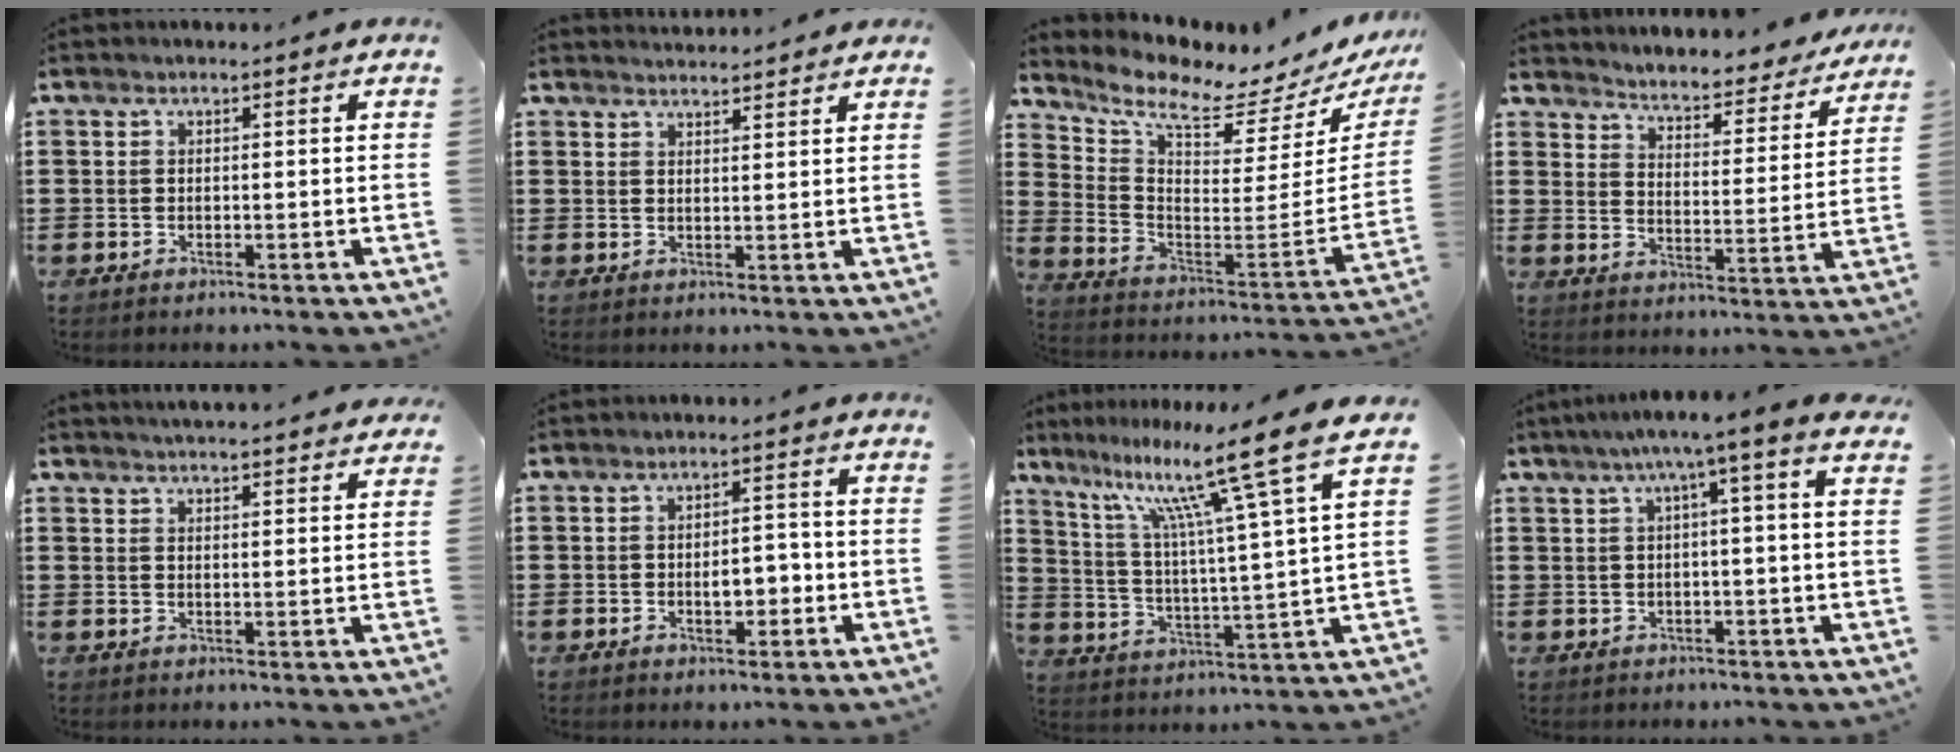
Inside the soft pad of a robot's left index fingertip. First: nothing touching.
{"total": 2.3, "force": [2.3, -0.1, 0.0], "torque": [-0.005, -0.004, 0.044]}
{"total": 6.7, "force": [5.2, 1.3, 4.1], "torque": [-0.099, -0.059, 0.080]}
{"total": 3.7, "force": [3.7, -0.3, 0.3], "torque": [-0.030, -0.039, 0.053]}
{"total": 3.2, "force": [3.2, -0.3, 0.2], "torque": [-0.013, -0.012, 0.057]}
{"total": 4.2, "force": [-0.8, 1.9, 3.6], "torque": [-0.059, 0.002, -0.019]}
{"total": 13.3, "force": [9.7, 0.0, 9.0], "torque": [-0.184, -0.061, 0.148]}
{"total": 3.8, "force": [1.0, -0.6, 3.7], "torque": [-0.070, -0.003, 0.009]}